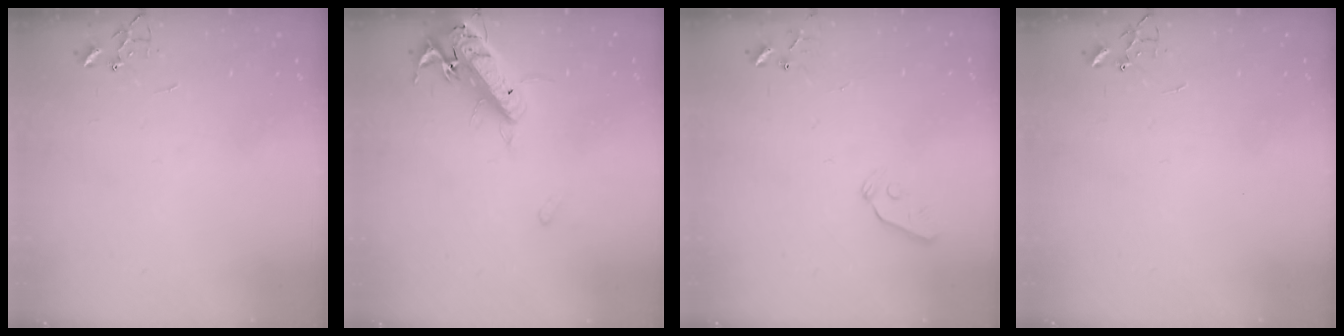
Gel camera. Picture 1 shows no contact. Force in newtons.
{"total": 17.3, "press": 16.9, "slide": 3.7}
{"total": 3.3, "press": 3.2, "slide": 0.8}
{"total": 0.0}